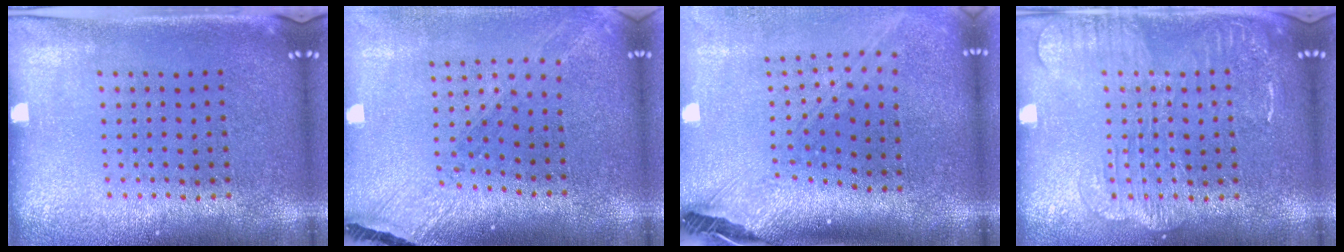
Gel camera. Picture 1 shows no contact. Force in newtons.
{"total": 1.5, "press": 1.4, "slide": 0.3}
{"total": 2.8, "press": 2.1, "slide": 1.9}
{"total": 2.8, "press": 2.8, "slide": 0.3}